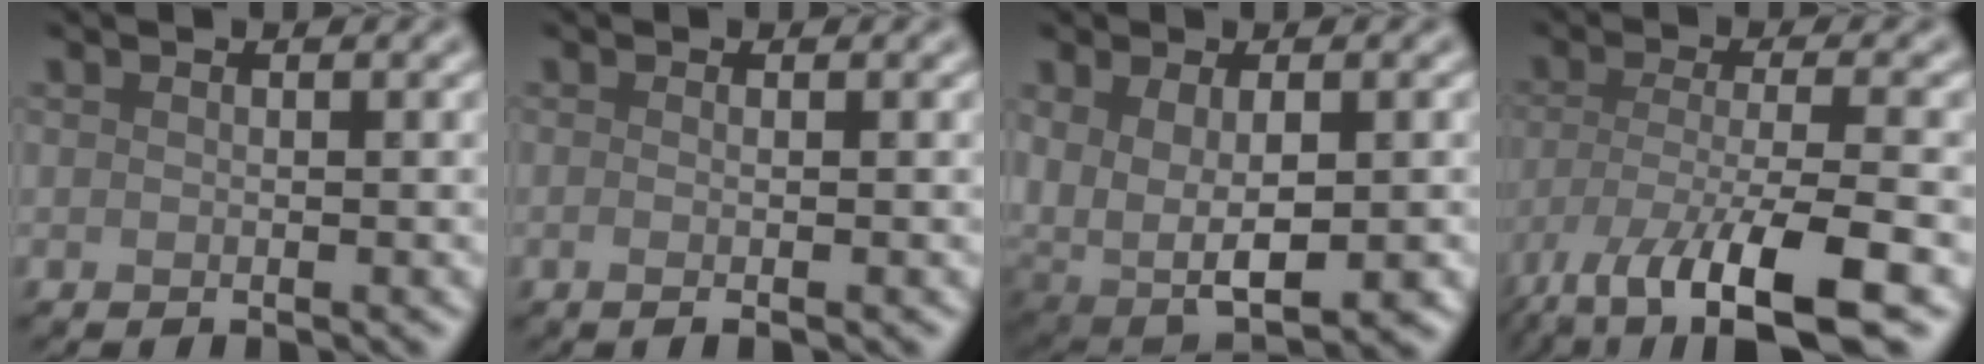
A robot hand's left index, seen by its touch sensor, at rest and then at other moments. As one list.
[{"total": 1.8, "force": [-0.1, 0.6, 1.7], "torque": [-0.019, -0.003, -0.016]}, {"total": 6.8, "force": [0.1, 4.2, 5.4], "torque": [-0.107, -0.022, 0.015]}, {"total": 9.2, "force": [-5.1, 2.5, 7.2], "torque": [-0.128, -0.020, -0.092]}]